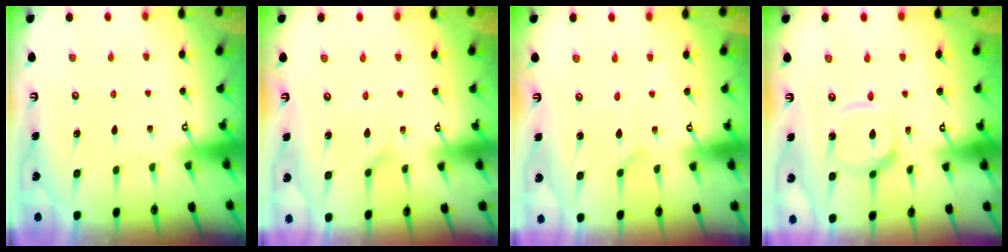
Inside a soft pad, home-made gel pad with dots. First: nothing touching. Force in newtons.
{"total": 2.7, "press": 2.7, "slide": 0.3}
{"total": 0.0}
{"total": 10.1, "press": 10.0, "slide": 1.2}